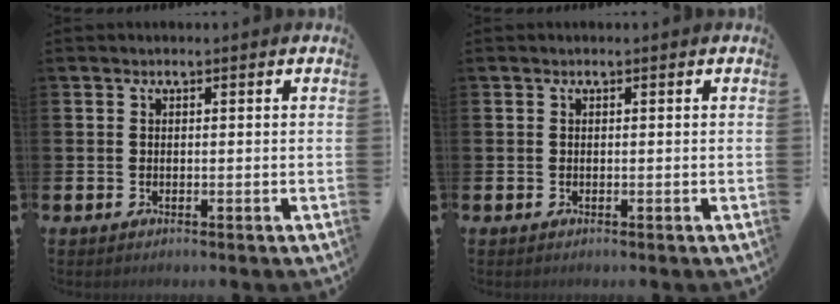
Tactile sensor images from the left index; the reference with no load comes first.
{"total": 0.0}